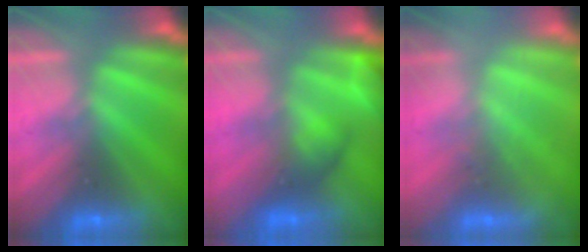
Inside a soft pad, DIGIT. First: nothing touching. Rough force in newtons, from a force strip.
{"total": 4.7}
{"total": 3.0}